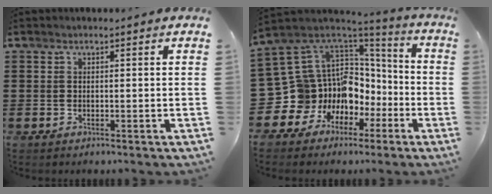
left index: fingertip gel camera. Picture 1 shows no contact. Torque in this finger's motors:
{"motor_torque": [1.31, 0.83, 0.66, 0.13]}